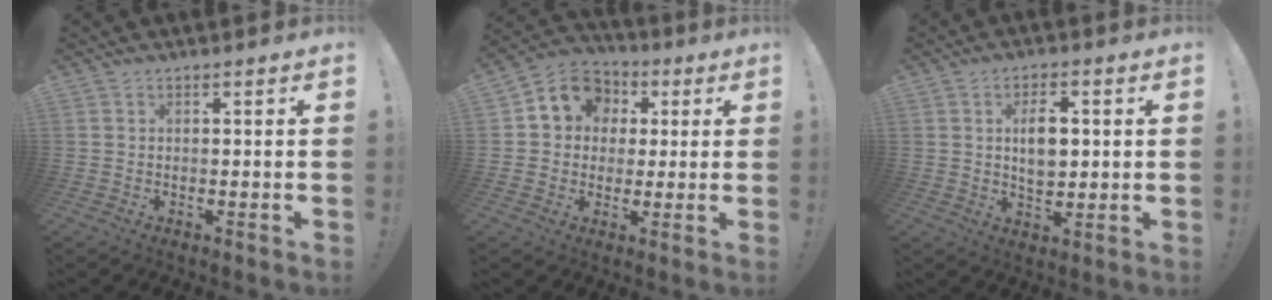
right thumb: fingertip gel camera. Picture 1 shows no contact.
{"total": 10.8, "force": [2.6, 9.4, 4.6], "torque": [-0.058, -0.006, 0.055]}
{"total": 8.1, "force": [1.3, 5.1, 6.1], "torque": [-0.087, 0.000, 0.017]}